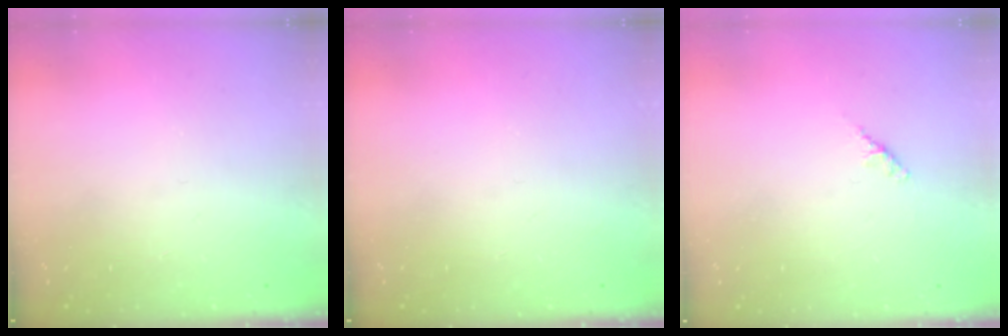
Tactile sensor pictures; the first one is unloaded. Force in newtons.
{"total": 0.0}
{"total": 1.8, "press": 1.7, "slide": 0.6}